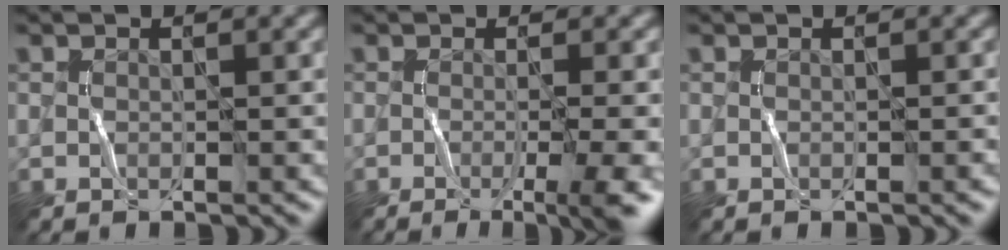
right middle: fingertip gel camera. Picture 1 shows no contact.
{"total": 6.6, "force": [-2.3, 2.1, 5.9], "torque": [-0.059, -0.005, -0.030]}
{"total": 0.6, "force": [-0.1, 0.3, 0.5], "torque": [-0.001, 0.000, -0.003]}